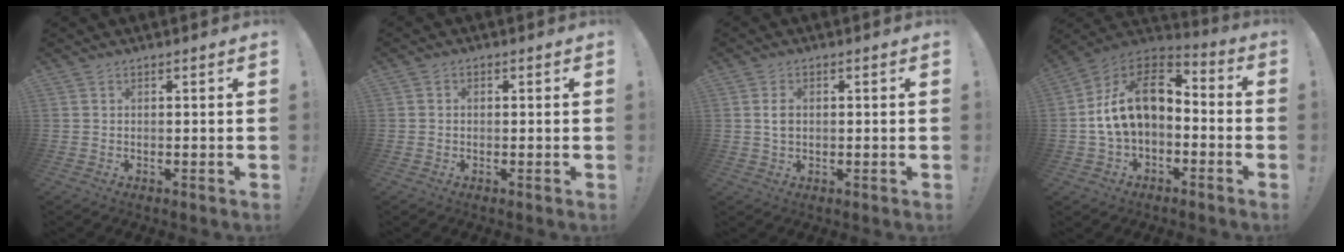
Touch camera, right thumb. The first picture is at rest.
{"total": 1.1, "force": [-0.7, 0.9, 0.2], "torque": [-0.001, 0.004, -0.013]}
{"total": 2.9, "force": [0.5, 1.9, 2.1], "torque": [-0.025, 0.001, 0.005]}
{"total": 16.3, "force": [2.0, 10.6, 12.3], "torque": [-0.187, 0.009, 0.043]}